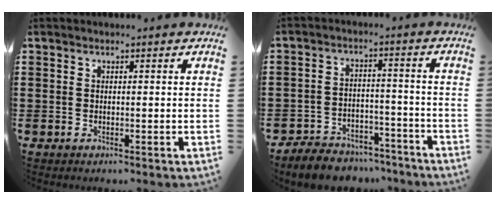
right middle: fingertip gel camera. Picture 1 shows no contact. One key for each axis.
{"total": 6.2, "fx": -6.0, "fy": 1.4, "fz": 0.8, "tx": -0.014, "ty": 0.017, "tz": -0.119}